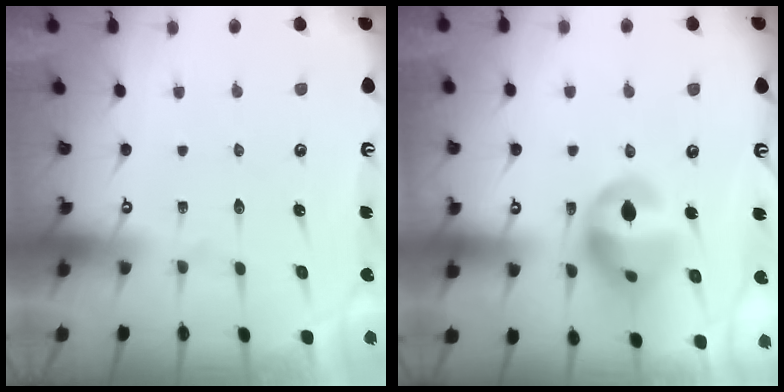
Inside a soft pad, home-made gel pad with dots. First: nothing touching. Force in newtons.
{"total": 14.8, "press": 14.0, "slide": 4.8}